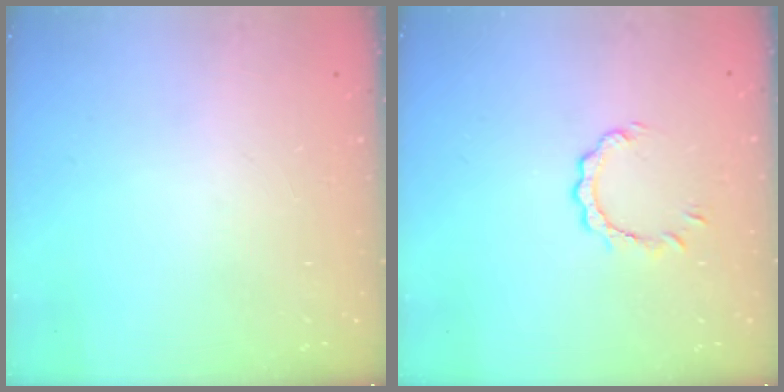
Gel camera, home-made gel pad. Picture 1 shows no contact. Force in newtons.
{"total": 3.7, "press": 3.7, "slide": 0.3}